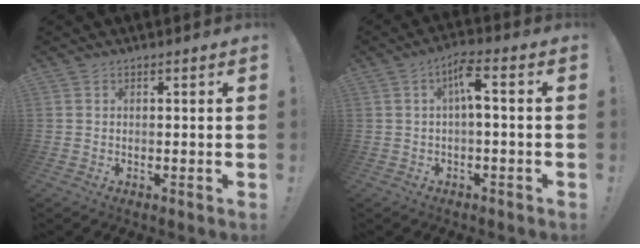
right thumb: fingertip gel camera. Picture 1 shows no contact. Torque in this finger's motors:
{"motor_torque": [0.09, 0.10, 0.24, 0.22, 0.17]}